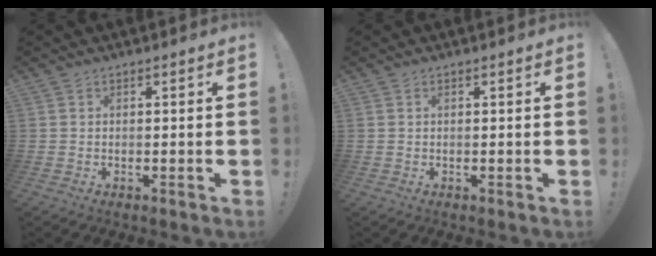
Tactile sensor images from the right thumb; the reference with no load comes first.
{"total": 0.0}